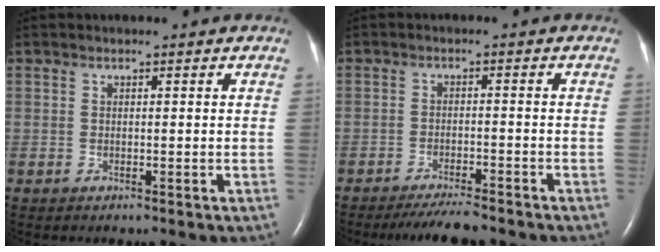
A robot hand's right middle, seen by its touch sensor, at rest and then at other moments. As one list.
[{"total": 6.0, "force": [-5.4, 0.4, 2.4], "torque": [-0.039, -0.016, -0.089]}]